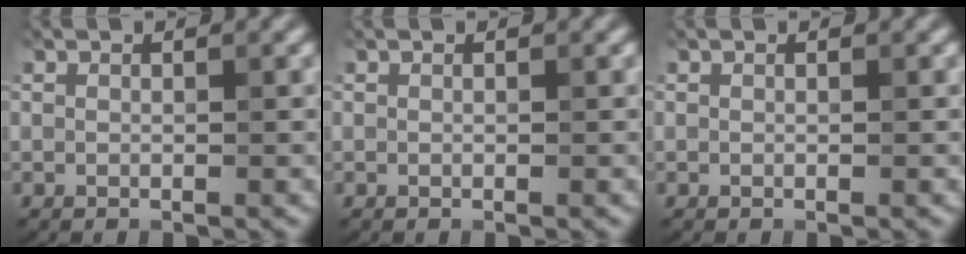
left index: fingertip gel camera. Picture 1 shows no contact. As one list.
[{"total": 0.0}, {"total": 0.0}]